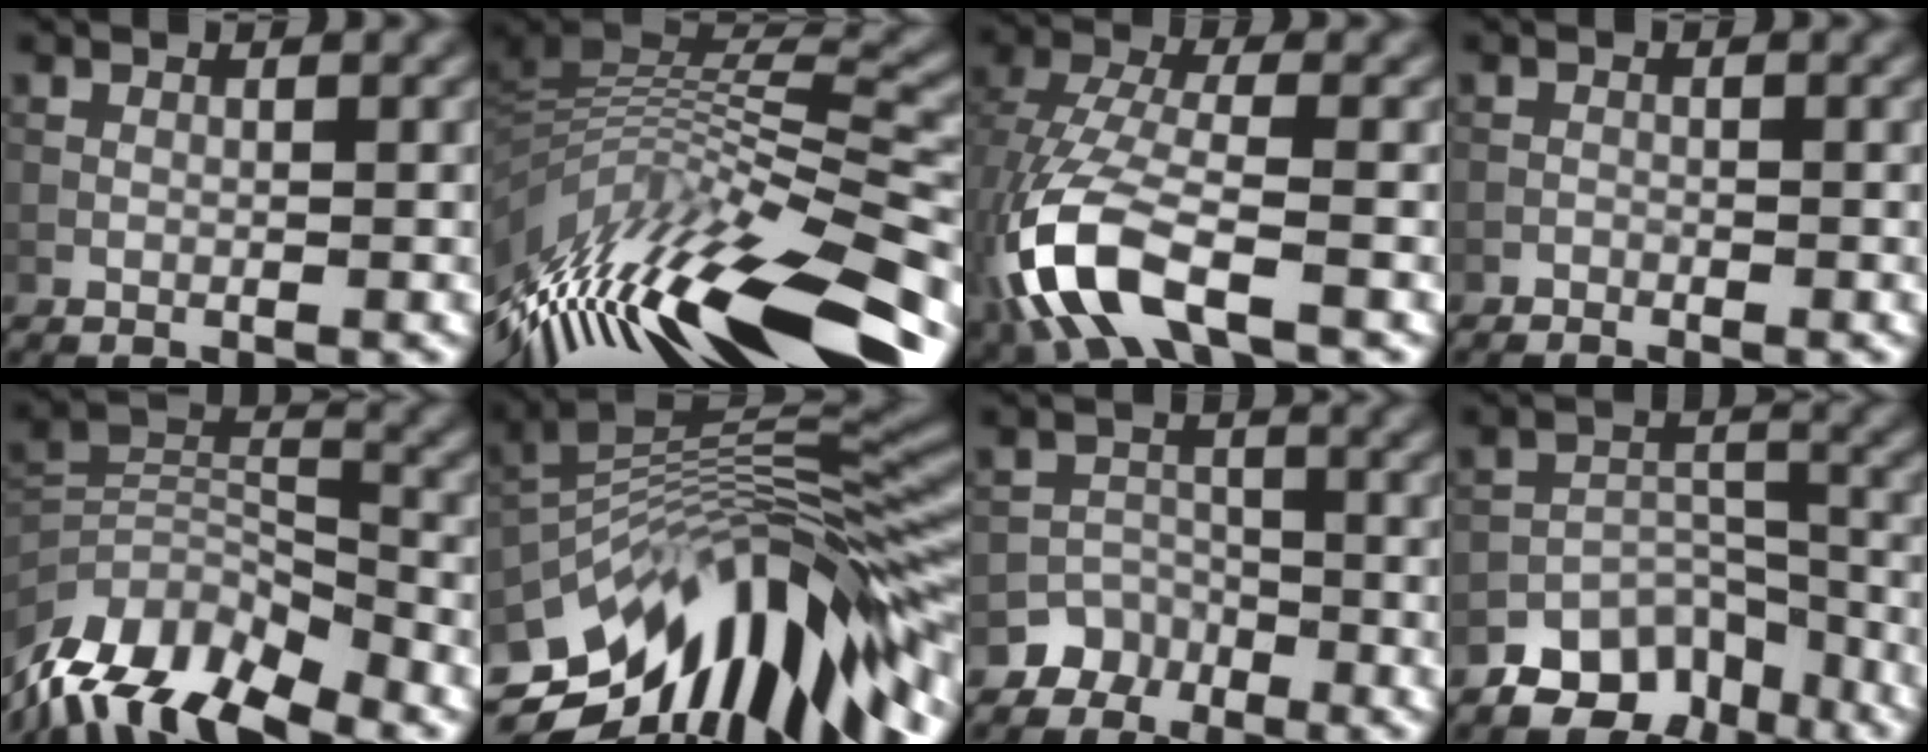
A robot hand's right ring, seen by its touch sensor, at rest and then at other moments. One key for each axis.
{"total": 15.4, "fx": -6.9, "fy": 4.9, "fz": 12.9, "tx": -0.239, "ty": 0.018, "tz": -0.119}
{"total": 10.1, "fx": -4.2, "fy": 4.6, "fz": 7.9, "tx": -0.188, "ty": -0.007, "tz": -0.091}
{"total": 0.7, "fx": -0.6, "fy": 0.2, "fz": 0.0, "tx": 0.002, "ty": 0.001, "tz": -0.013}
{"total": 12.4, "fx": -9.6, "fy": 4.9, "fz": 6.2, "tx": -0.123, "ty": 0.010, "tz": -0.178}
{"total": 14.7, "fx": -6.5, "fy": 4.8, "fz": 12.3, "tx": -0.207, "ty": 0.024, "tz": -0.118}
{"total": 3.7, "fx": -2.7, "fy": 2.6, "fz": -0.1, "tx": 0.033, "ty": 0.007, "tz": -0.048}
{"total": 8.0, "fx": -6.2, "fy": 4.6, "fz": 2.1, "tx": -0.016, "ty": -0.004, "tz": -0.090}